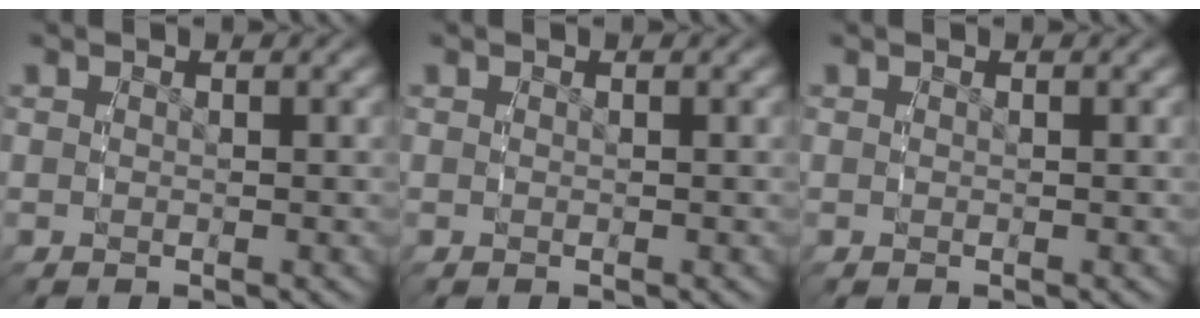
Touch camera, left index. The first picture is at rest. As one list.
[{"total": 0.0}, {"total": 0.0}]